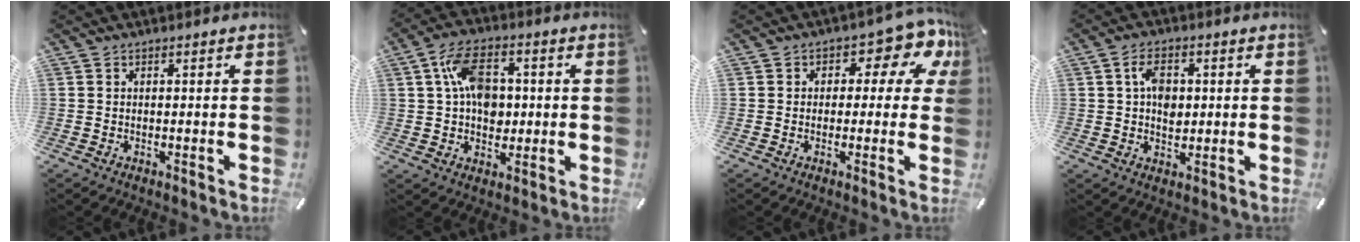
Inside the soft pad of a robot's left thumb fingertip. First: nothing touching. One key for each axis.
{"total": 11.4, "fx": 1.3, "fy": 8.1, "fz": 7.8, "tx": -0.147, "ty": 0.009, "tz": 0.024}
{"total": 9.3, "fx": 3.3, "fy": 5.2, "fz": 7.0, "tx": -0.078, "ty": -0.024, "tz": 0.054}
{"total": 6.4, "fx": 0.9, "fy": 4.5, "fz": 4.4, "tx": -0.073, "ty": -0.001, "tz": 0.011}